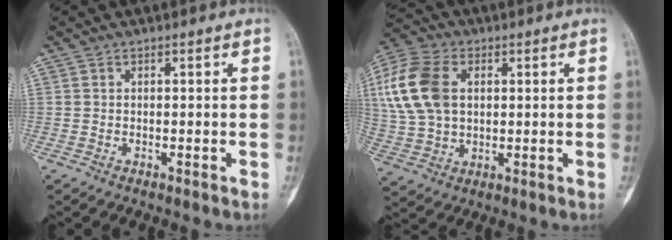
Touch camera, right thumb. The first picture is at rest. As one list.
[{"total": 15.3, "force": [3.3, 10.3, 10.8], "torque": [-0.224, 0.009, 0.062]}]